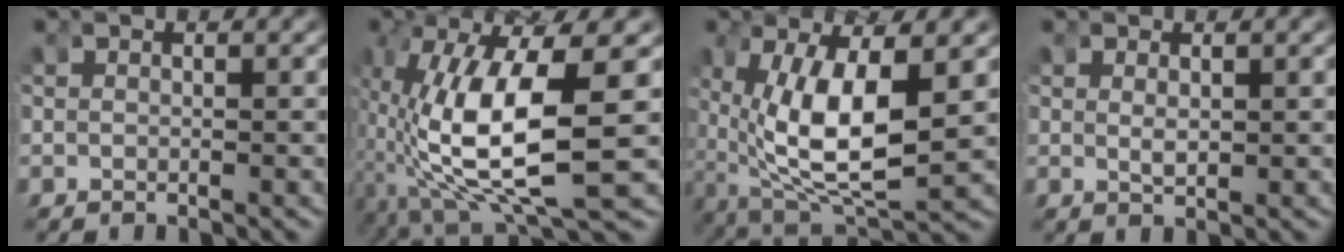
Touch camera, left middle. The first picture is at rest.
{"total": 12.8, "force": [-1.8, 6.2, 11.1], "torque": [-0.232, -0.043, 0.002]}
{"total": 10.0, "force": [-0.5, 5.6, 8.3], "torque": [-0.167, -0.040, 0.019]}
{"total": 0.8, "force": [0.2, 0.0, 0.8], "torque": [-0.026, -0.013, 0.014]}